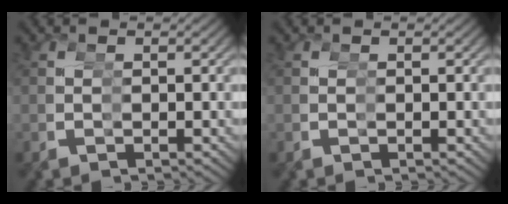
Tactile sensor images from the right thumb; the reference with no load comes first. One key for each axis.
{"total": 0.0}